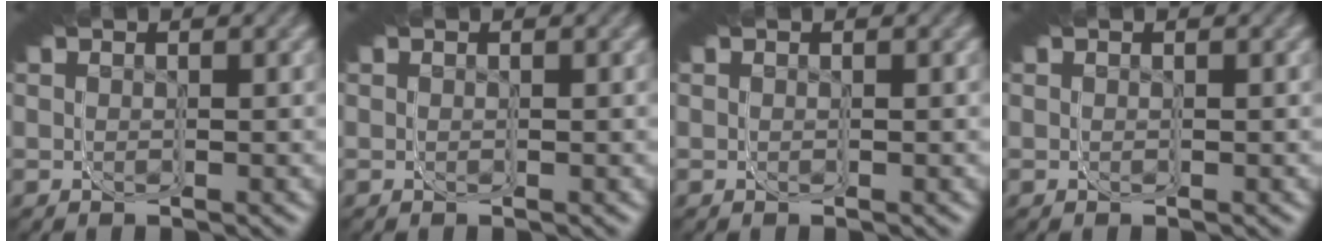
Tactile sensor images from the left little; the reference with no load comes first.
{"total": 0.0}
{"total": 0.0}
{"total": 0.0}